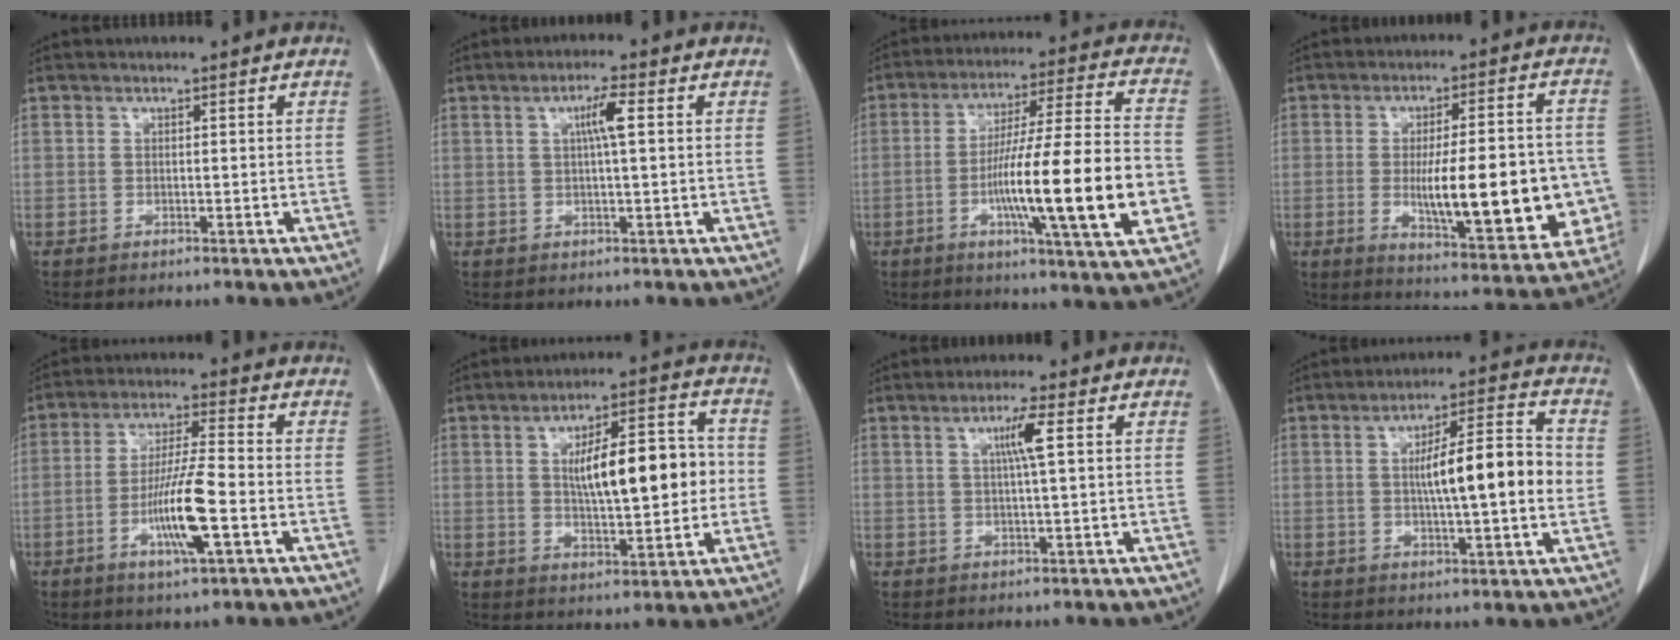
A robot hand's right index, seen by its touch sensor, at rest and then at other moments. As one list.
[{"total": 3.9, "force": [1.0, 0.2, 3.7], "torque": [-0.067, 0.005, 0.015]}, {"total": 20.9, "force": [-4.5, 0.8, 20.4], "torque": [-0.307, -0.006, -0.070]}, {"total": 19.8, "force": [-2.9, 4.9, 19.0], "torque": [-0.231, 0.008, -0.022]}, {"total": 10.5, "force": [-3.2, 0.6, 10.0], "torque": [-0.189, -0.010, -0.061]}, {"total": 13.8, "force": [0.8, 3.9, 13.2], "torque": [-0.205, 0.025, 0.018]}, {"total": 4.2, "force": [1.2, -0.5, 4.0], "torque": [-0.073, 0.000, 0.020]}, {"total": 12.9, "force": [0.4, 1.5, 12.8], "torque": [-0.201, 0.016, 0.001]}]